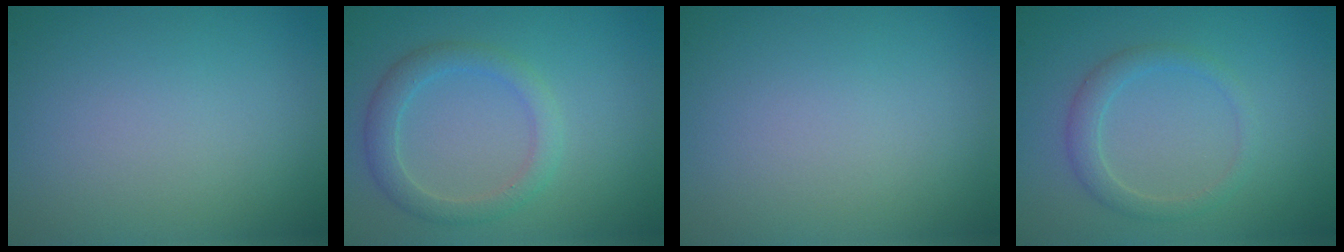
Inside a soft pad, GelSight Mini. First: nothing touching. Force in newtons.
{"total": 2.8, "press": 2.8, "slide": 0.1}
{"total": 0.0}
{"total": 2.0, "press": 2.0, "slide": 0.1}